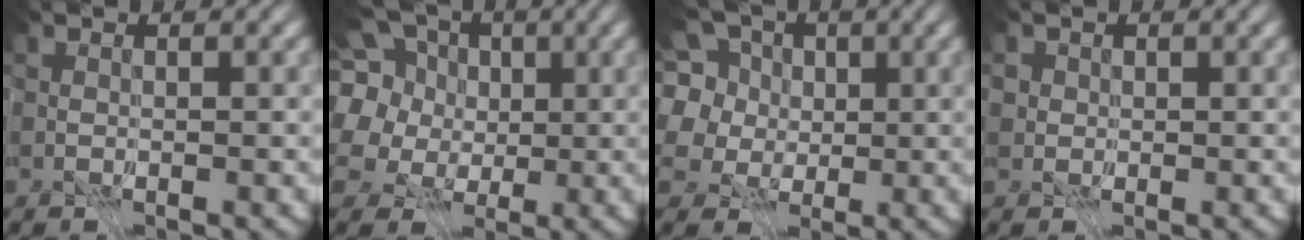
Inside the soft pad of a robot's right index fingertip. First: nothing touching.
{"total": 9.0, "force": [2.9, 7.1, 4.8], "torque": [-0.119, 0.018, 0.031]}
{"total": 5.8, "force": [2.0, 4.2, 3.4], "torque": [-0.079, 0.016, 0.017]}
{"total": 3.3, "force": [1.7, 2.4, 1.4], "torque": [-0.013, 0.003, 0.009]}